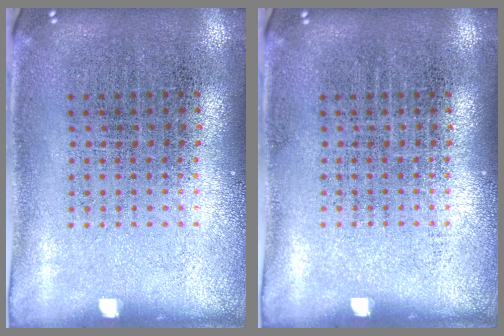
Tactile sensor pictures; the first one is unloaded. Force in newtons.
{"total": 0.0}